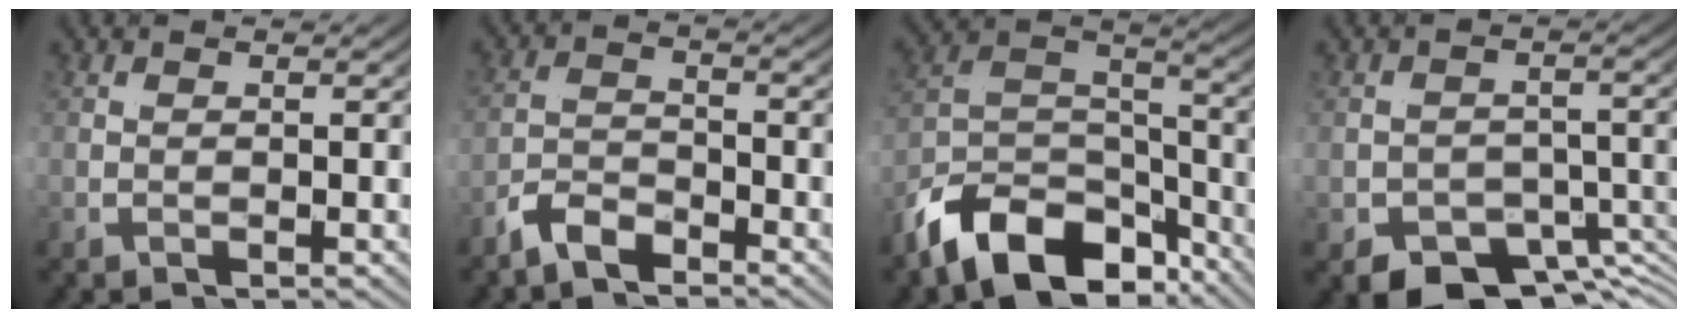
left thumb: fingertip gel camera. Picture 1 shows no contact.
{"total": 3.6, "force": [-3.4, 0.6, -1.3], "torque": [0.024, 0.011, -0.077]}
{"total": 8.3, "force": [-5.9, 4.0, 4.3], "torque": [-0.116, -0.008, -0.100]}
{"total": 6.8, "force": [-3.6, 4.4, 3.7], "torque": [-0.063, -0.033, -0.050]}